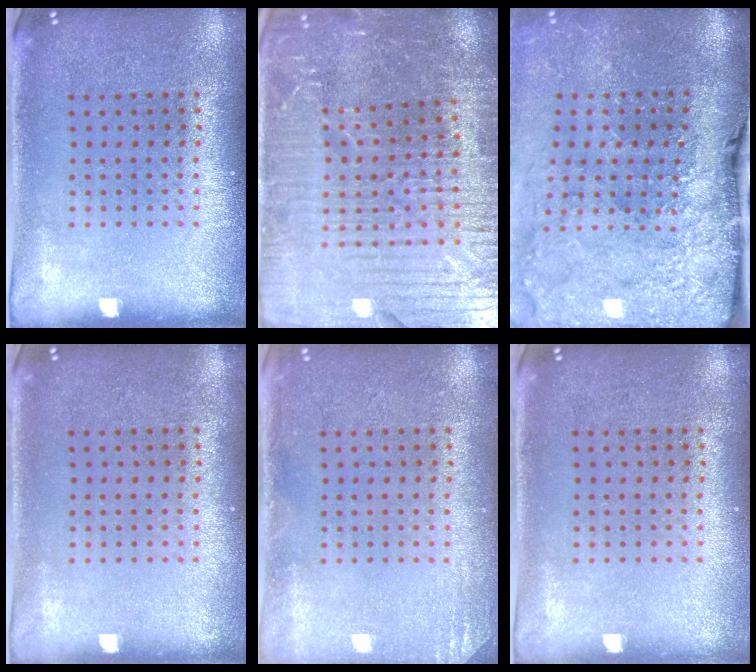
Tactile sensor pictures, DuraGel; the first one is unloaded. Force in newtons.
{"total": 5.0, "press": 4.7, "slide": 1.7}
{"total": 4.6, "press": 3.6, "slide": 2.9}
{"total": 0.0}
{"total": 1.5, "press": 1.4, "slide": 0.2}
{"total": 0.0}